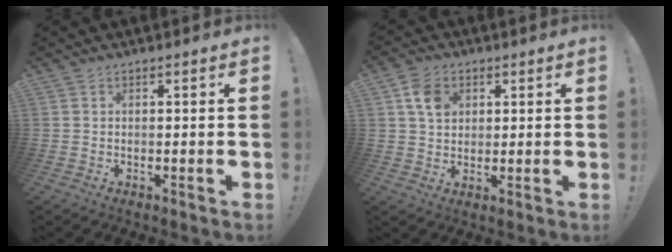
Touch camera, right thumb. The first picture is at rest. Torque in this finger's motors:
{"motor_torque": [0.05, 0.14, 0.55, -0.31, 0.00]}